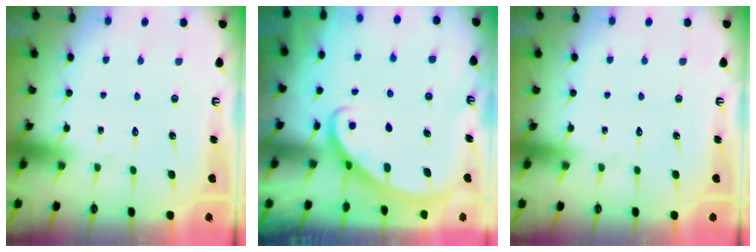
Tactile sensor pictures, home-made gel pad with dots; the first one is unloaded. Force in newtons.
{"total": 2.3, "press": 2.3, "slide": 0.2}
{"total": 0.0}